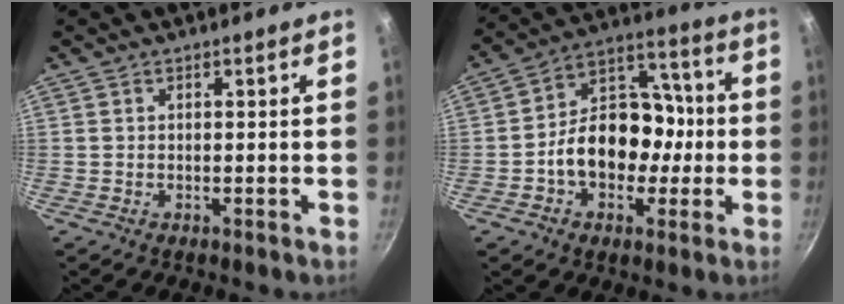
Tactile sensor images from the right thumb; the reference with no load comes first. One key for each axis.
{"total": 16.1, "fx": -2.7, "fy": 12.1, "fz": 10.4, "tx": -0.114, "ty": 0.050, "tz": -0.053}